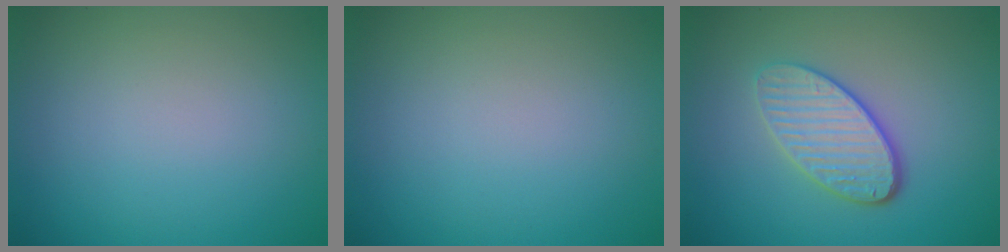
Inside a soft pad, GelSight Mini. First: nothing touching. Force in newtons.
{"total": 0.0}
{"total": 4.0, "press": 3.3, "slide": 2.4}